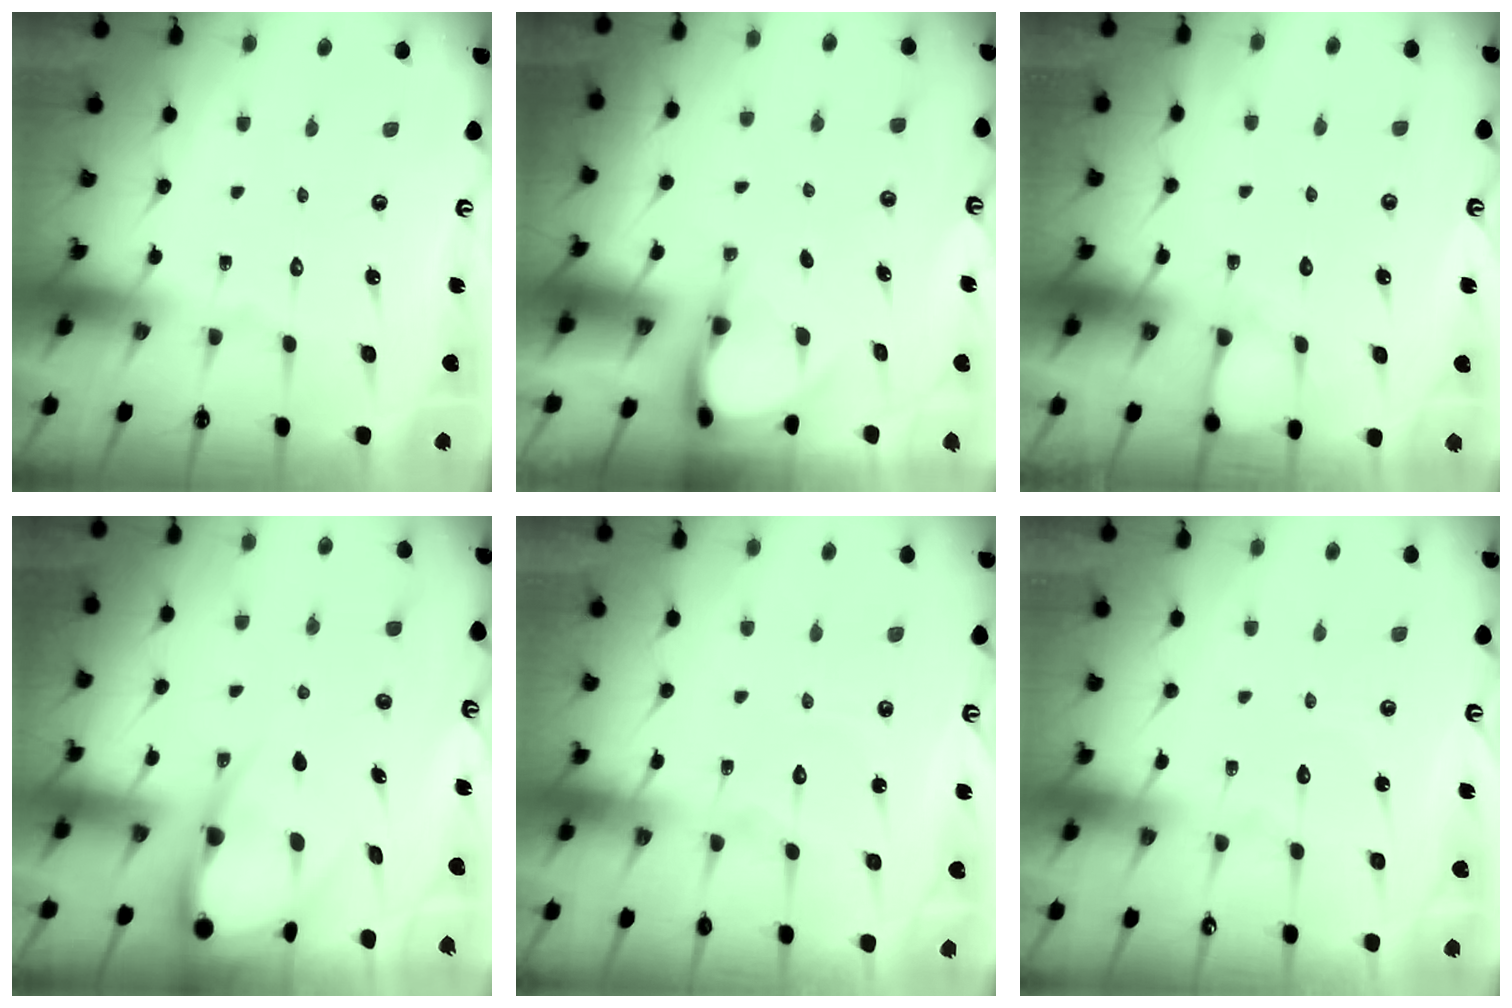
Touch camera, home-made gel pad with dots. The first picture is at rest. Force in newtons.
{"total": 3.7, "press": 3.7, "slide": 0.3}
{"total": 3.5, "press": 3.4, "slide": 0.4}
{"total": 8.8, "press": 8.8, "slide": 0.8}
{"total": 4.7, "press": 4.7, "slide": 0.3}
{"total": 3.9, "press": 3.9, "slide": 0.3}